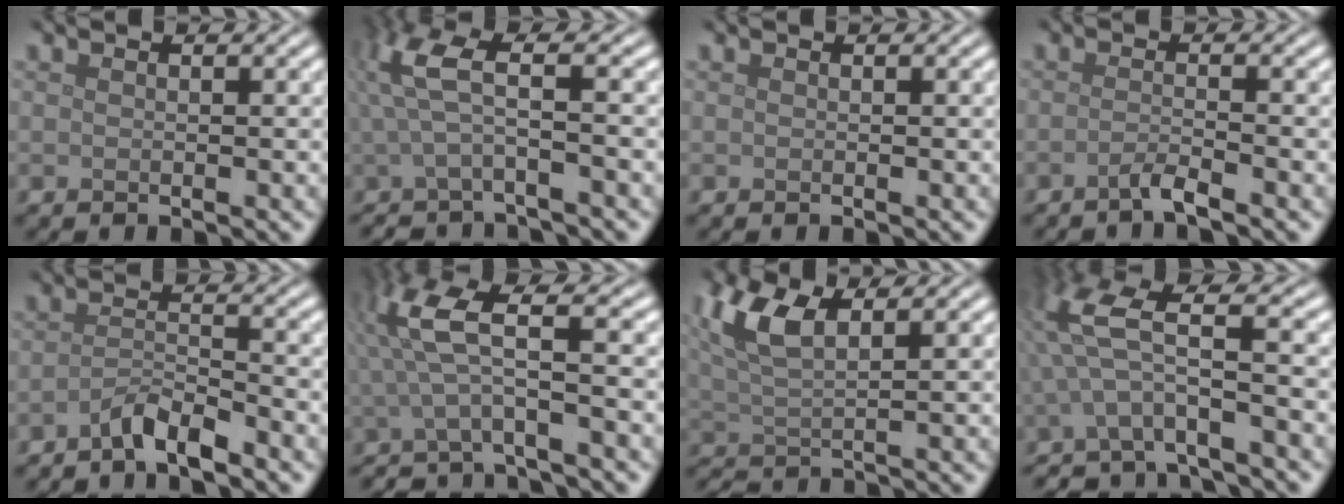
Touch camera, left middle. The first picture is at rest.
{"total": 4.1, "force": [0.0, 1.1, 4.0], "torque": [-0.093, 0.000, -0.010]}
{"total": 0.0}
{"total": 1.7, "force": [-1.1, 0.2, 1.3], "torque": [-0.017, 0.001, -0.032]}
{"total": 2.7, "force": [-2.2, 0.4, 1.4], "torque": [-0.024, 0.006, -0.049]}
{"total": 5.4, "force": [-0.1, 1.3, 5.2], "torque": [-0.116, 0.003, -0.010]}
{"total": 5.5, "force": [2.1, 2.2, 4.6], "torque": [-0.107, 0.010, 0.040]}
{"total": 5.7, "force": [-2.0, 1.7, 5.0], "torque": [-0.115, 0.002, -0.043]}